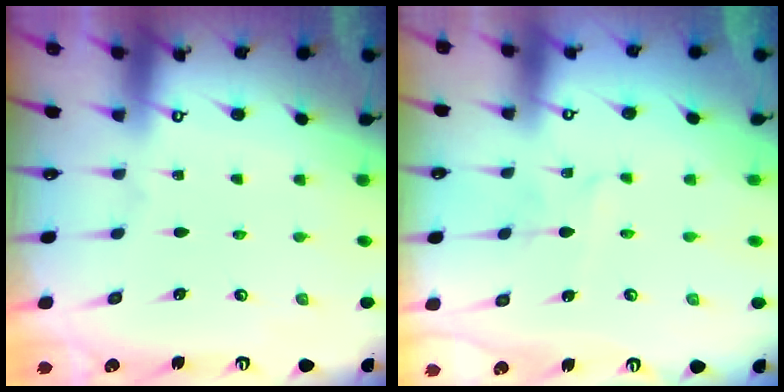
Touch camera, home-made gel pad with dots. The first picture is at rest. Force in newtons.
{"total": 2.3, "press": 2.3, "slide": 0.2}